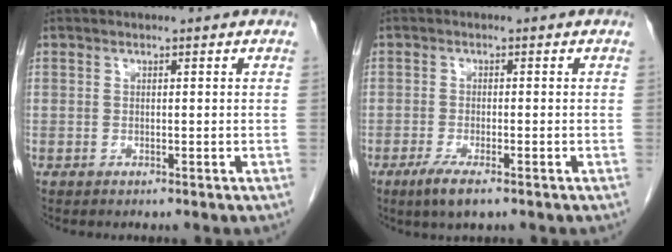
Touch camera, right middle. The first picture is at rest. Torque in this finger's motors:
{"motor_torque": [0.79, -0.45, 0.27, 0.07]}